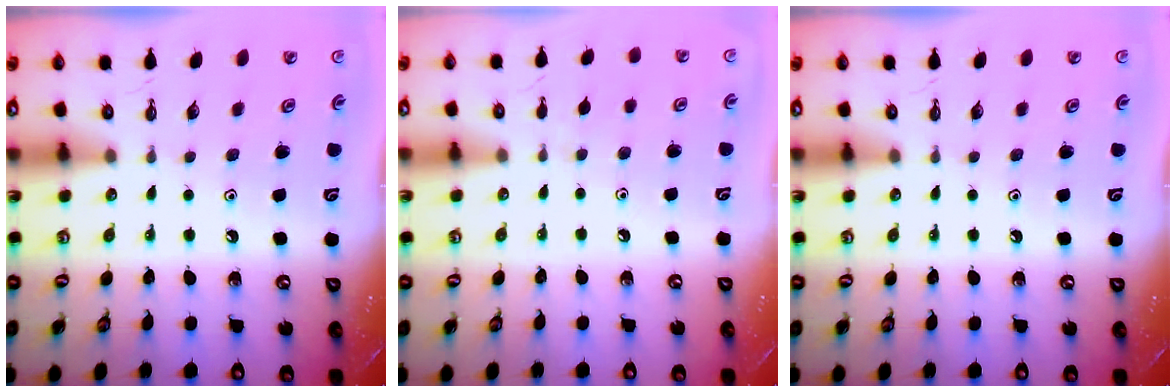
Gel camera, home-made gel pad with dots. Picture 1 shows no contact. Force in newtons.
{"total": 3.1, "press": 3.1, "slide": 0.6}
{"total": 0.0}